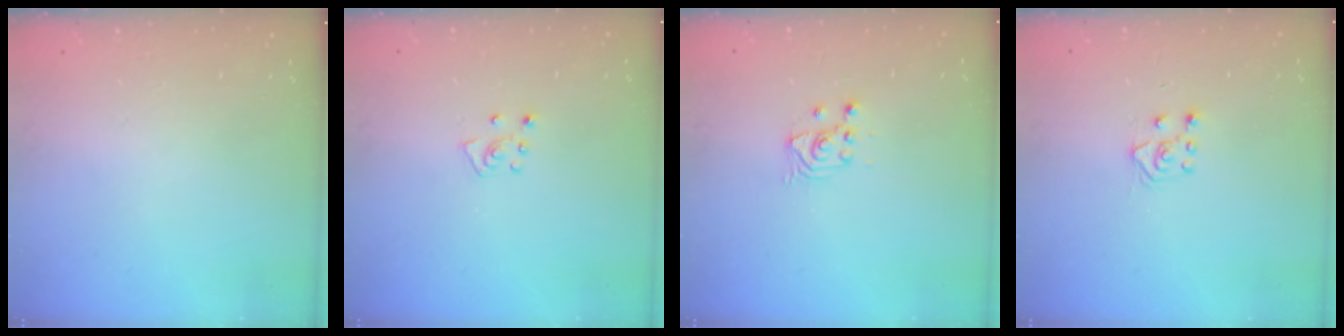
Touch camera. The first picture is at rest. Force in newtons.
{"total": 5.4, "press": 5.4, "slide": 0.6}
{"total": 2.6, "press": 2.6, "slide": 0.1}
{"total": 4.8, "press": 4.7, "slide": 0.7}